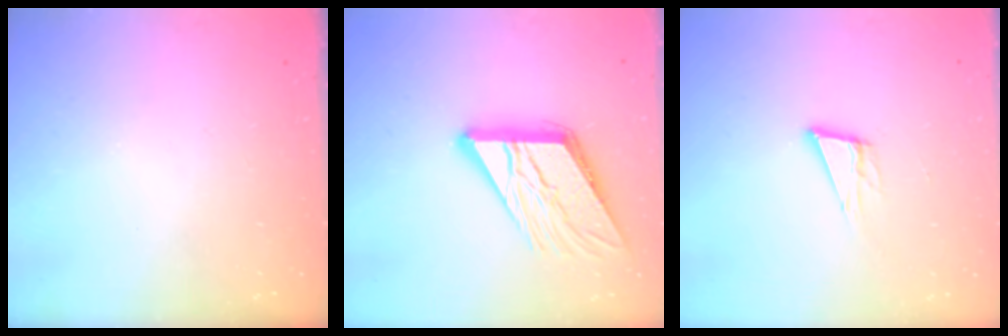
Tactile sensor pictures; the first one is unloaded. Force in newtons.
{"total": 16.2, "press": 16.1, "slide": 1.8}
{"total": 10.3, "press": 9.7, "slide": 3.3}